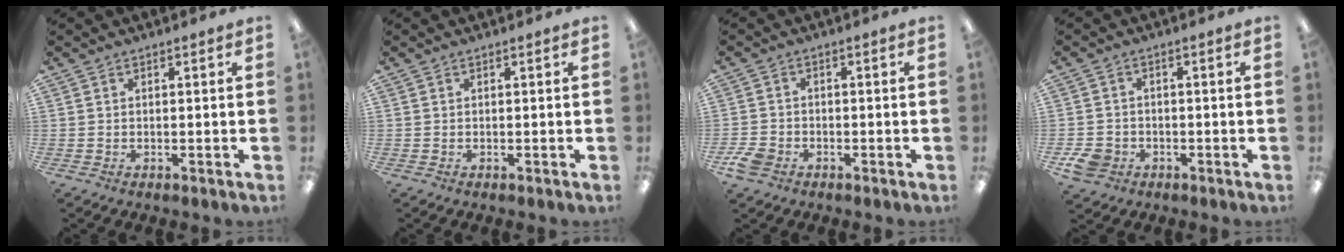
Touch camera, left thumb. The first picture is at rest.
{"total": 0.0}
{"total": 4.5, "force": [-2.9, 3.1, 1.6], "torque": [-0.039, 0.008, -0.055]}
{"total": 5.0, "force": [-2.7, 4.0, 1.5], "torque": [-0.041, 0.009, -0.051]}